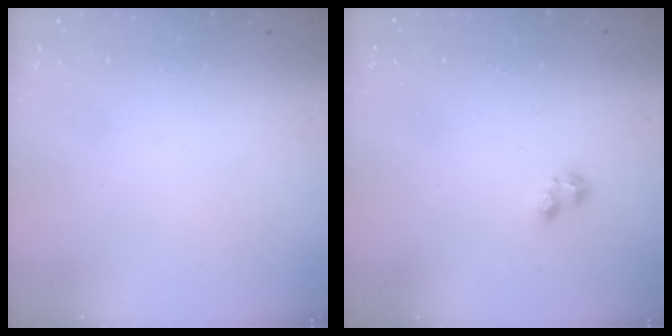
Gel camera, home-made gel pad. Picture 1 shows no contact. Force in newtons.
{"total": 2.4, "press": 2.3, "slide": 0.8}